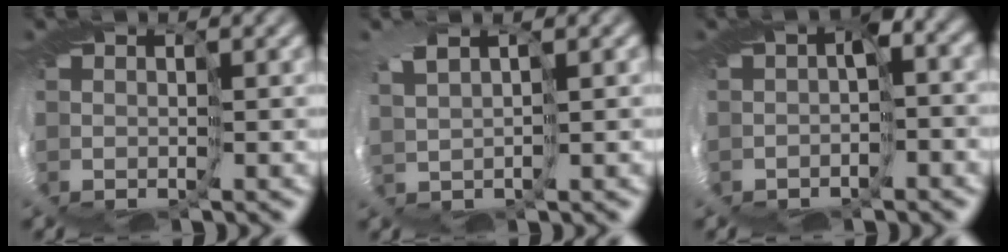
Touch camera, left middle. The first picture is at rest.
{"total": 1.7, "force": [1.1, 0.5, 1.2], "torque": [-0.041, 0.013, 0.024]}
{"total": 3.7, "force": [-0.6, 2.1, 3.0], "torque": [-0.058, -0.010, -0.004]}